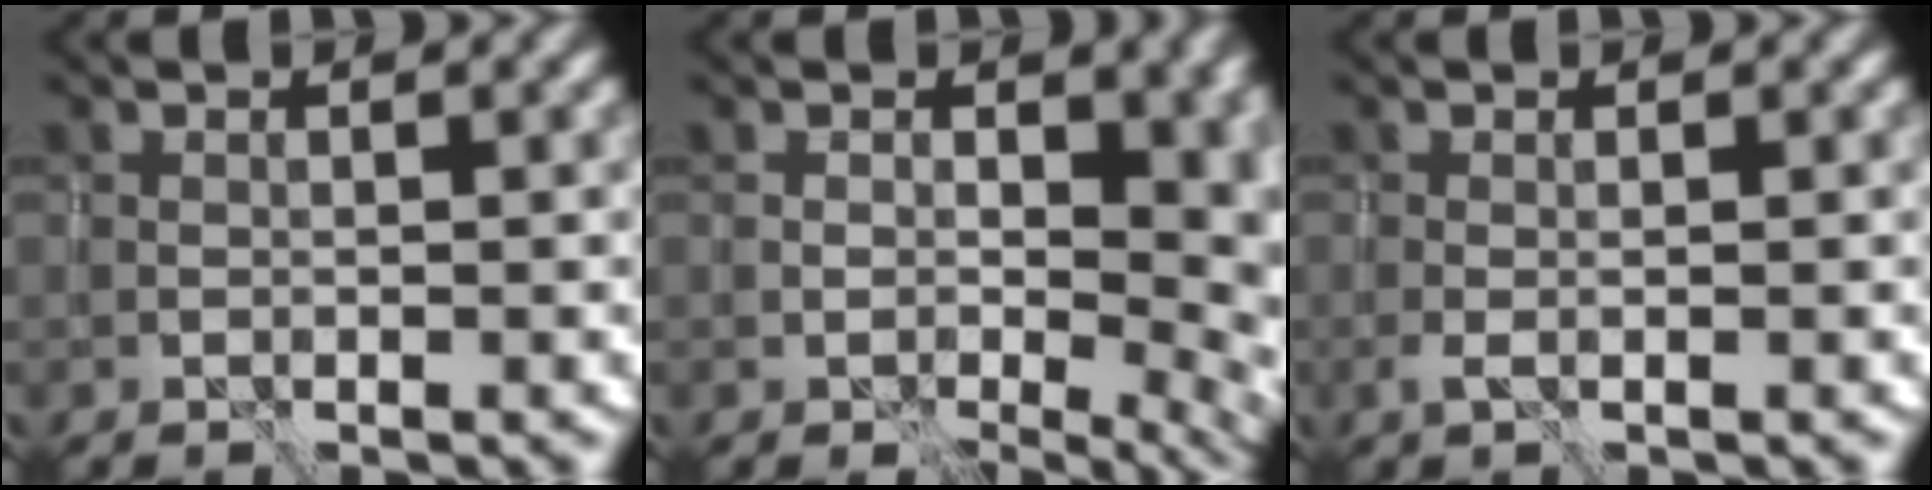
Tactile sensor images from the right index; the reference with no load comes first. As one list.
[{"total": 10.8, "force": [0.7, 7.0, 8.2], "torque": [-0.095, -0.022, 0.025]}, {"total": 0.8, "force": [-0.2, 0.2, 0.8], "torque": [-0.019, -0.001, -0.005]}]